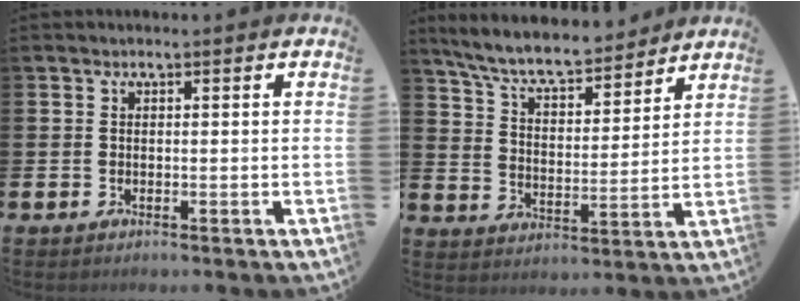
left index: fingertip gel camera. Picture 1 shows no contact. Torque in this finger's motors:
{"motor_torque": [0.37, -0.64, 0.90, 0.21]}